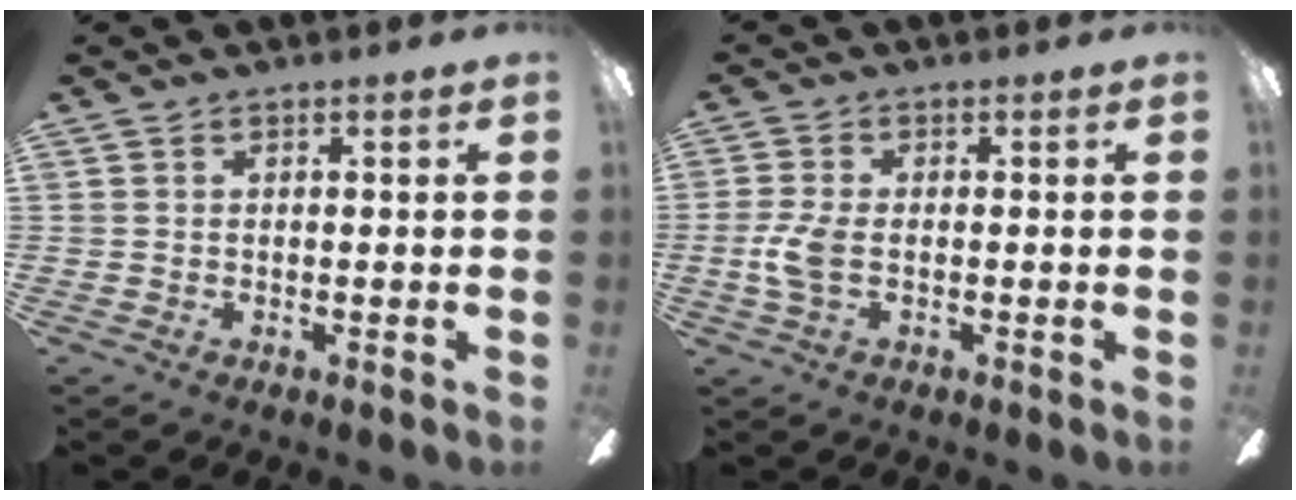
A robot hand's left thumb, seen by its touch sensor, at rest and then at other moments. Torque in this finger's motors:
{"motor_torque": [-0.08, 0.13, 0.05, -0.04, 0.02]}